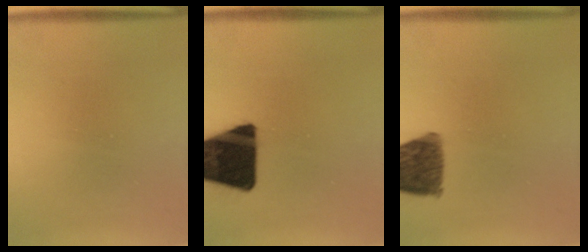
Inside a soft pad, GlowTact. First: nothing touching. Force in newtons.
{"total": 19.9}
{"total": 10.0}